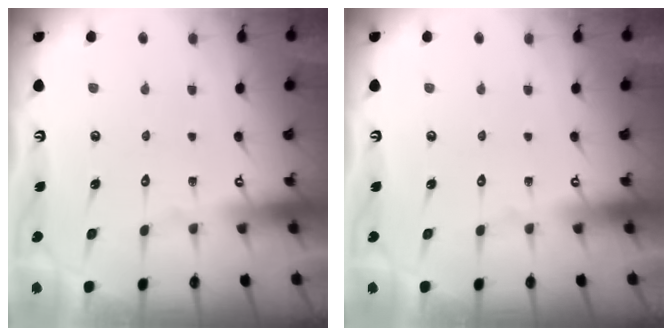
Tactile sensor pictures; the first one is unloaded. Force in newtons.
{"total": 0.0}